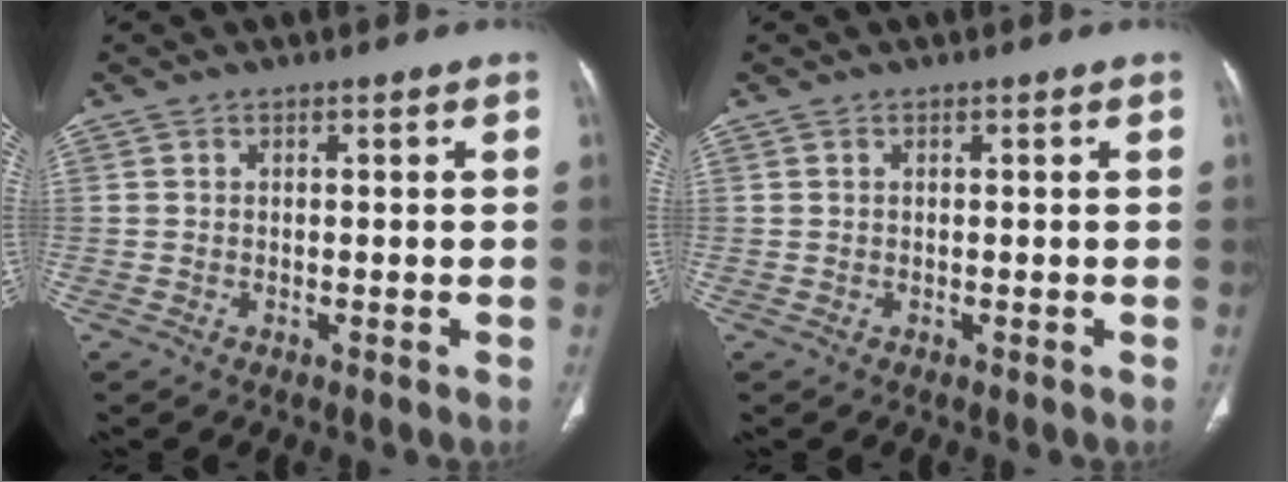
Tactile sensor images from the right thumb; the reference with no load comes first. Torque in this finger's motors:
{"motor_torque": [0.00, 0.00, 0.05, -0.05, 0.00]}